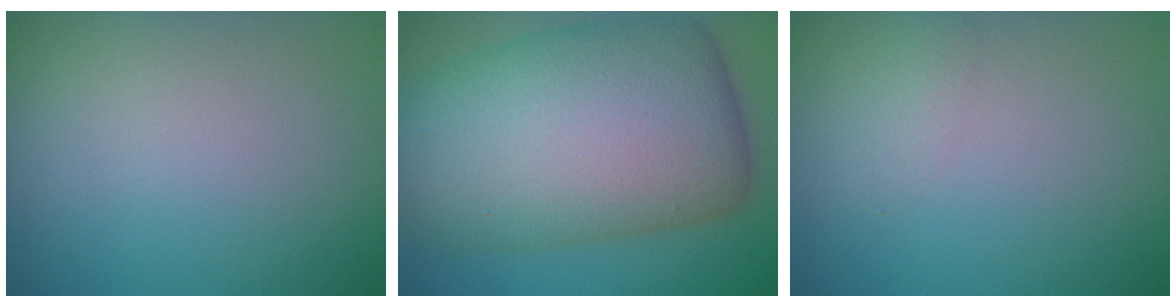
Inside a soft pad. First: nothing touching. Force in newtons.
{"total": 15.7, "press": 15.7, "slide": 0.2}
{"total": 1.0, "press": 1.0, "slide": 0.1}